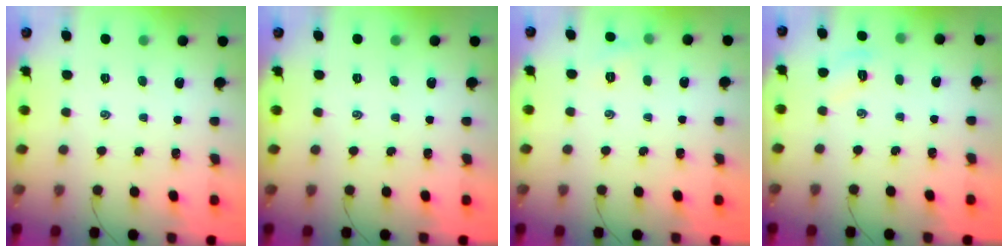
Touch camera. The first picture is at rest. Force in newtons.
{"total": 0.0}
{"total": 5.2, "press": 4.9, "slide": 1.7}
{"total": 5.4, "press": 5.3, "slide": 1.3}